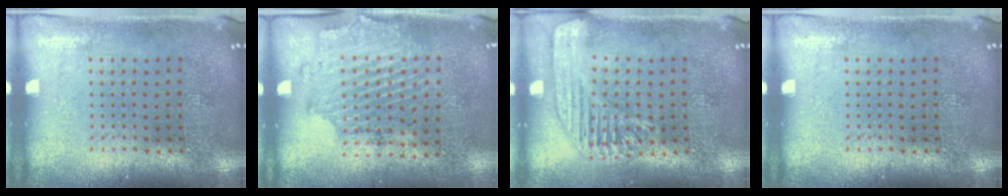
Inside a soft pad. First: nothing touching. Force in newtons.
{"total": 1.7, "press": 1.3, "slide": 1.1}
{"total": 1.7, "press": 1.6, "slide": 0.5}
{"total": 0.0}